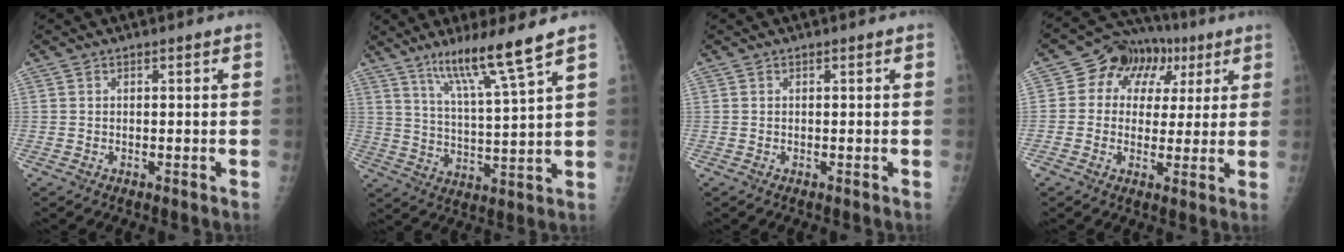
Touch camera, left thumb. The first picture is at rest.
{"total": 11.4, "force": [7.8, -0.4, 8.3], "torque": [-0.148, -0.048, 0.145]}
{"total": 0.0}
{"total": 13.2, "force": [4.2, 10.3, 7.2], "torque": [-0.059, 0.020, 0.056]}